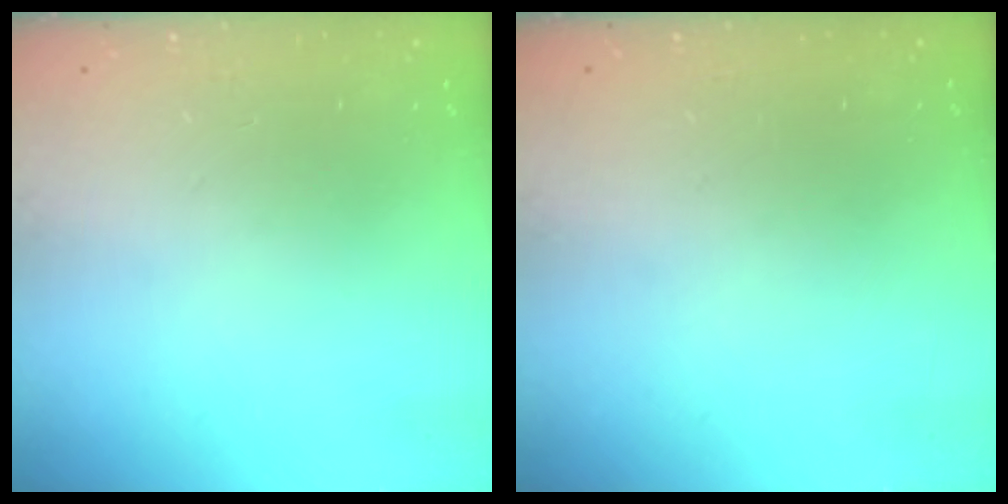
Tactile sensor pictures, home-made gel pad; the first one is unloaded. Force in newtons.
{"total": 0.0}